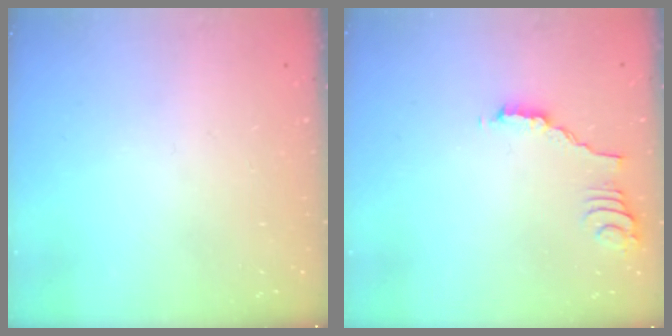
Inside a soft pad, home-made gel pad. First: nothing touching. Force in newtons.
{"total": 2.0, "press": 2.0, "slide": 0.5}